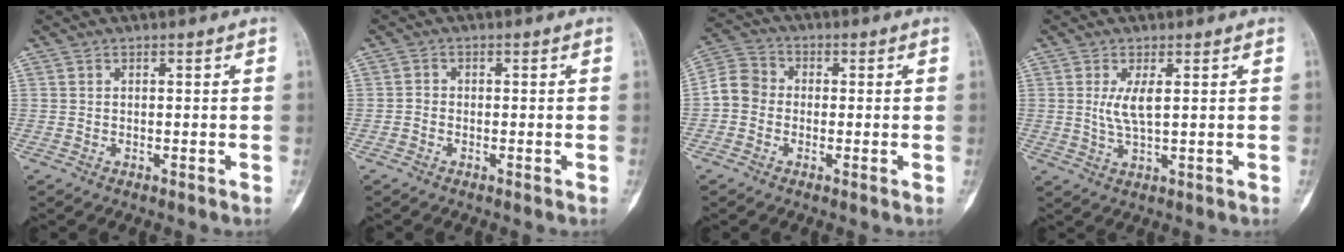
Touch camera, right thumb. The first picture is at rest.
{"total": 1.2, "force": [-0.5, 1.0, 0.5], "torque": [-0.004, 0.004, -0.015]}
{"total": 6.1, "force": [-1.0, 5.4, 2.8], "torque": [-0.038, 0.020, -0.035]}
{"total": 4.2, "force": [1.0, 1.0, 4.0], "torque": [-0.085, -0.011, 0.024]}